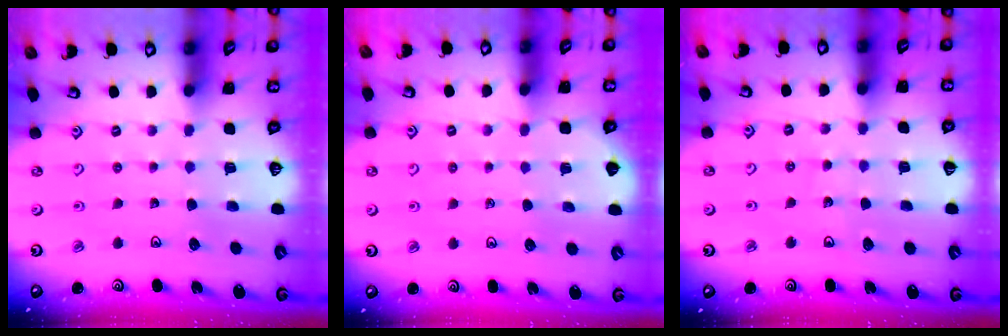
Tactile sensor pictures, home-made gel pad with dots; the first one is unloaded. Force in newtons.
{"total": 1.5, "press": 1.5, "slide": 0.3}
{"total": 3.6, "press": 3.5, "slide": 0.4}